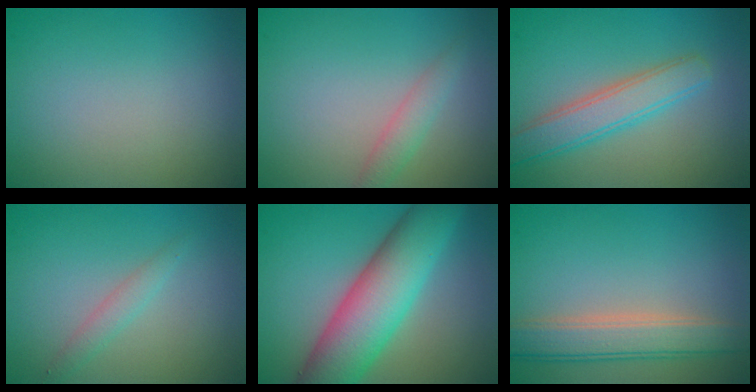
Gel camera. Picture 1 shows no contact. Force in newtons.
{"total": 1.7, "press": 1.7, "slide": 0.1}
{"total": 3.9, "press": 3.9, "slide": 0.2}
{"total": 1.4, "press": 1.4, "slide": 0.0}
{"total": 9.7, "press": 9.7, "slide": 0.1}
{"total": 4.2, "press": 4.2, "slide": 0.4}